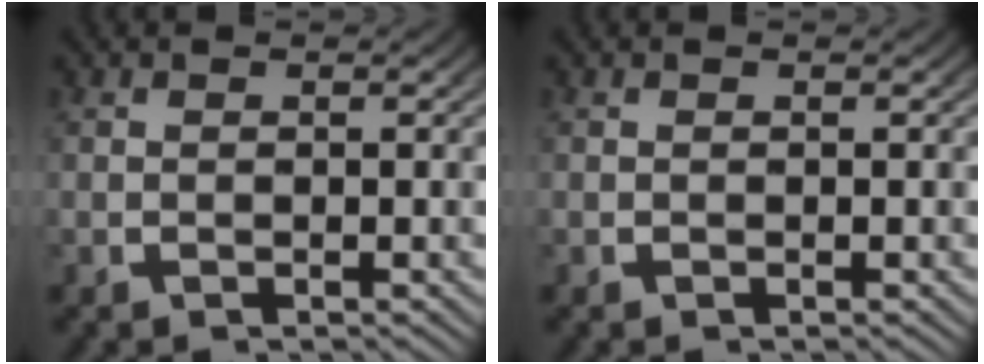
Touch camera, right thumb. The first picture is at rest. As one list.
[{"total": 0.0}]